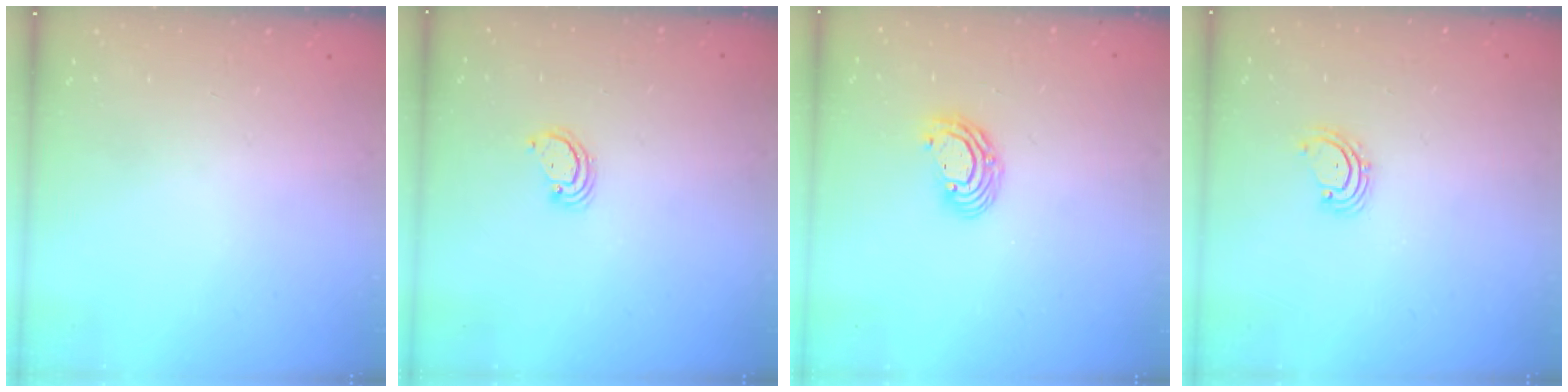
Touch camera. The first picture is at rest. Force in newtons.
{"total": 2.3, "press": 2.3, "slide": 0.2}
{"total": 6.9, "press": 6.9, "slide": 0.8}
{"total": 2.8, "press": 2.8, "slide": 0.2}